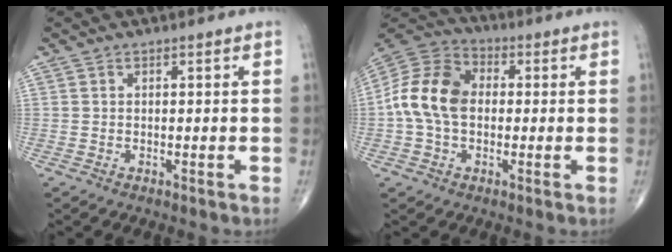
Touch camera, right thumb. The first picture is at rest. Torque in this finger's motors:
{"motor_torque": [1.38, 2.24, 0.60, -0.44, 0.11]}